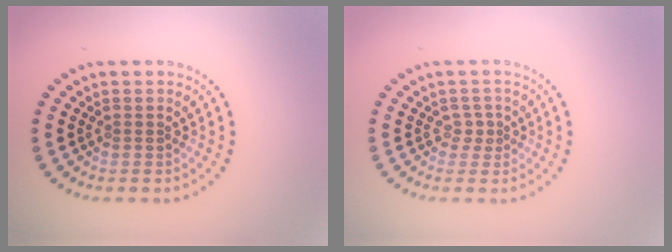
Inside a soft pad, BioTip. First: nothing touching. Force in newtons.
{"total": 1.2, "press": 0.9, "slide": 0.8}